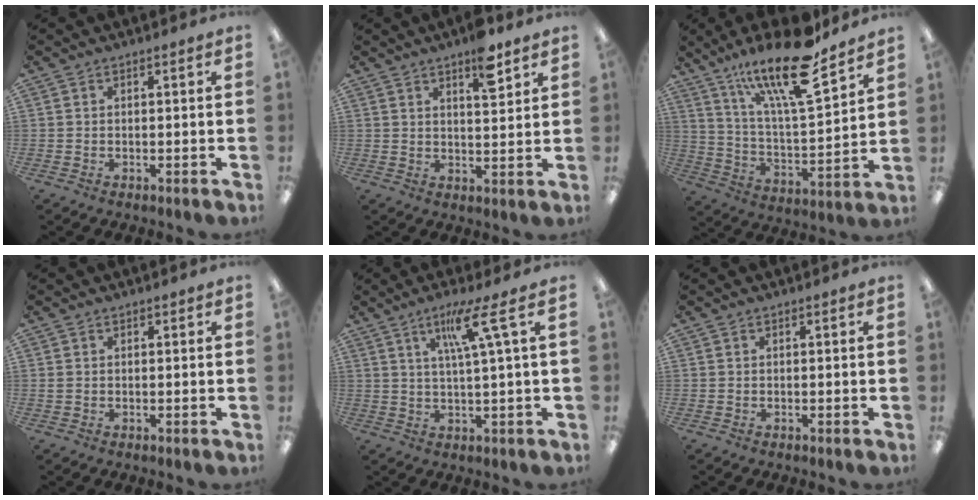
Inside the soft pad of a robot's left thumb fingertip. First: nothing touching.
{"total": 7.6, "force": [5.2, 2.3, 5.0], "torque": [-0.063, -0.029, 0.083]}
{"total": 20.9, "force": [15.2, 5.1, 13.5], "torque": [-0.233, -0.094, 0.251]}
{"total": 0.6, "force": [0.3, 0.4, 0.4], "torque": [-0.008, 0.003, 0.005]}
{"total": 9.3, "force": [4.1, 0.4, 8.3], "torque": [-0.163, 0.000, 0.064]}
{"total": 0.0}